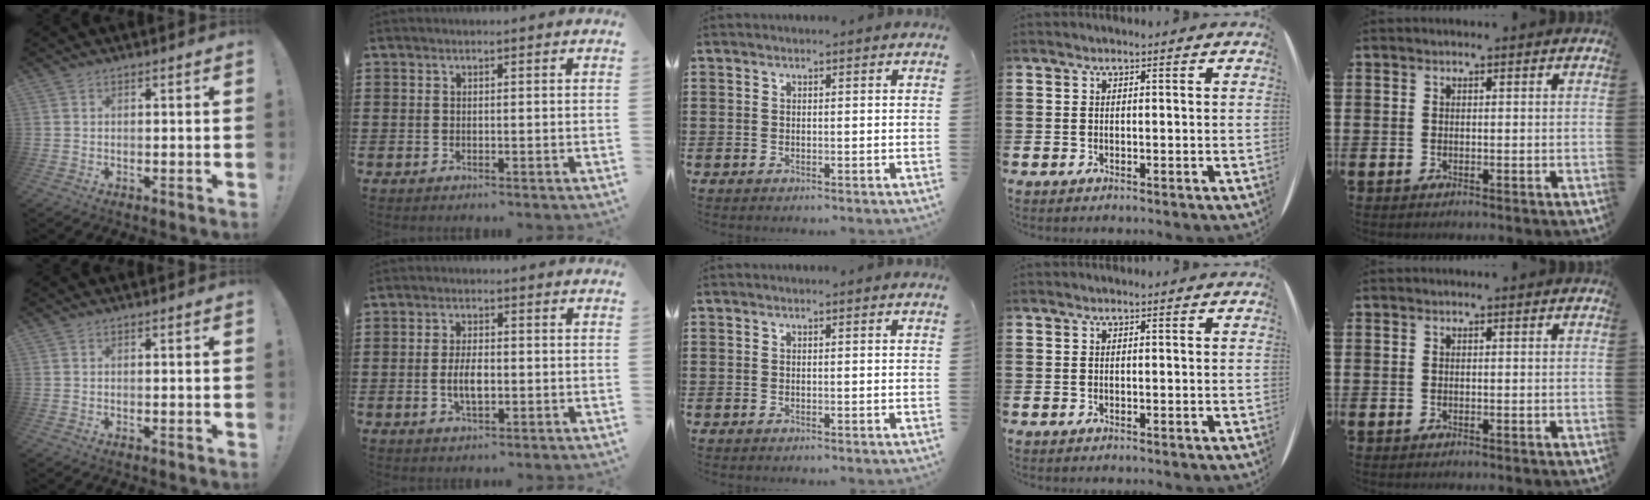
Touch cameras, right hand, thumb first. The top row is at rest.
{"thumb": {"total": 0.8, "force": [0.3, -0.1, 0.7], "torque": [-0.006, -0.004, 0.004]}, "index": {"total": 4.6, "force": [-0.7, 1.8, 4.1], "torque": [-0.089, -0.003, -0.016]}}